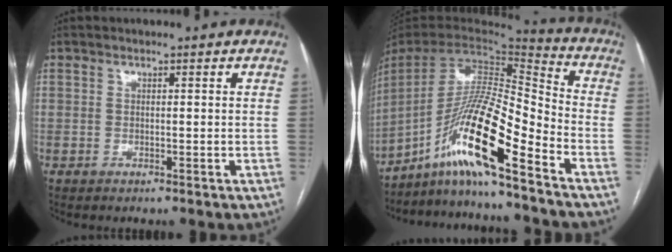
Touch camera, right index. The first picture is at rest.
{"total": 16.7, "force": [-10.5, 0.2, 13.0], "torque": [-0.252, 0.001, -0.195]}